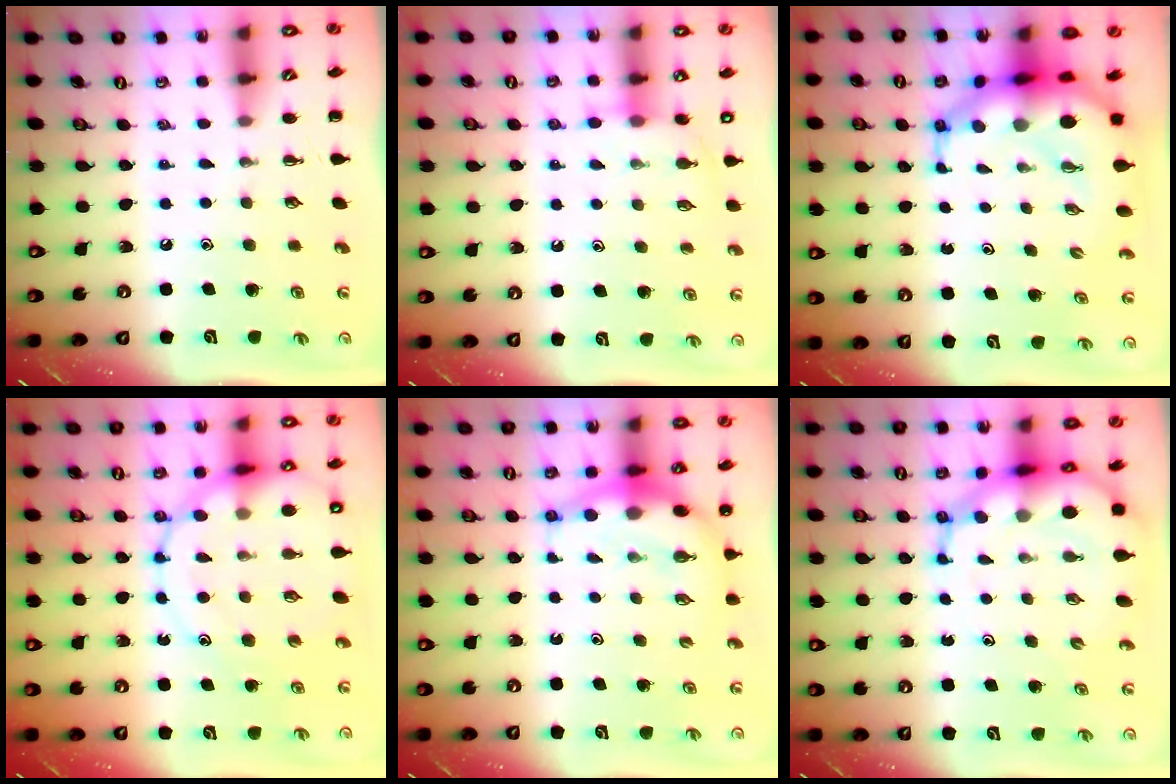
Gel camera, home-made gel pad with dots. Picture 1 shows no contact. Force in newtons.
{"total": 5.4, "press": 5.3, "slide": 1.3}
{"total": 10.8, "press": 10.3, "slide": 3.0}
{"total": 18.5, "press": 18.1, "slide": 3.5}
{"total": 7.1, "press": 7.0, "slide": 1.4}
{"total": 12.4, "press": 12.0, "slide": 3.2}